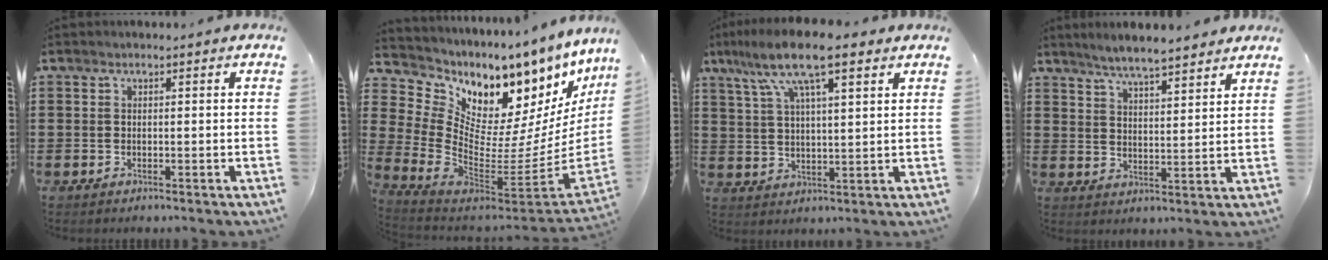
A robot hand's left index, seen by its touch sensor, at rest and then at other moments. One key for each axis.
{"total": 3.9, "fx": 2.6, "fy": 2.8, "fz": 0.7, "tx": -0.040, "ty": -0.090, "tz": 0.033}
{"total": 11.1, "fx": 7.2, "fy": 2.5, "fz": 8.1, "tx": -0.176, "ty": -0.003, "tz": 0.125}
{"total": 4.8, "fx": 4.5, "fy": 0.1, "fz": 1.5, "tx": -0.046, "ty": -0.016, "tz": 0.080}